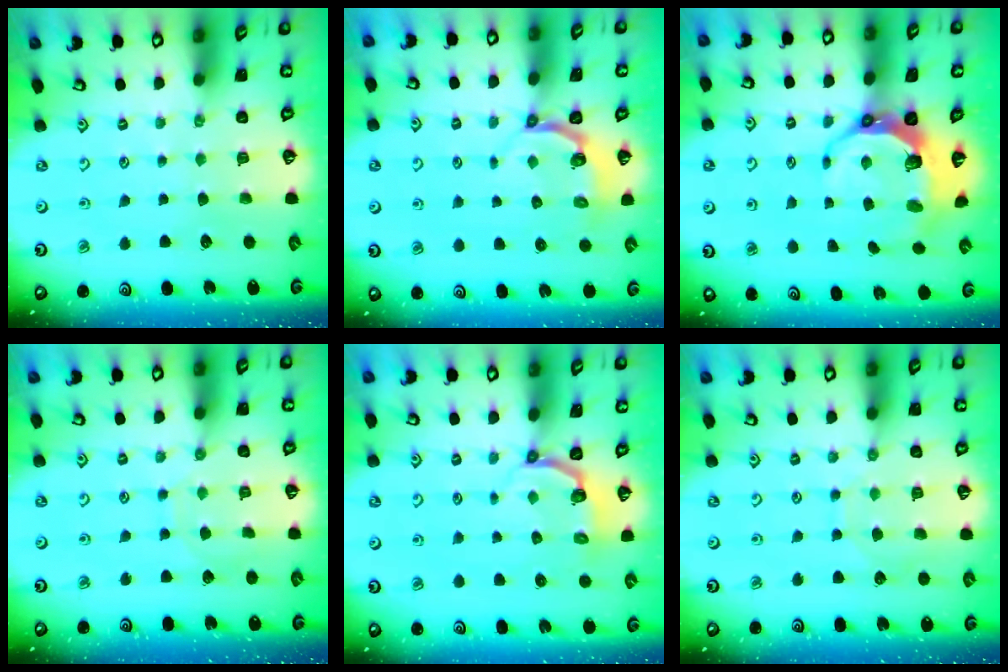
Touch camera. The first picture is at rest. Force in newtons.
{"total": 3.9, "press": 2.8, "slide": 2.7}
{"total": 9.5, "press": 8.1, "slide": 5.0}
{"total": 6.3, "press": 6.3, "slide": 0.3}
{"total": 3.6, "press": 2.6, "slide": 2.5}
{"total": 7.8, "press": 7.8, "slide": 0.6}